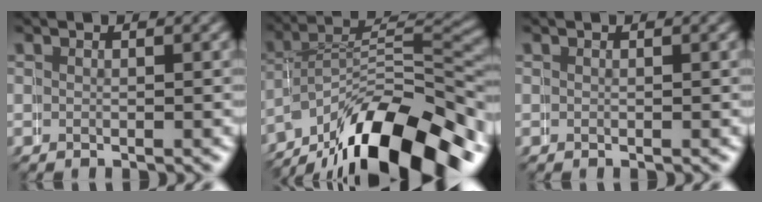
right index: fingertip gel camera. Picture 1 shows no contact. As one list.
[{"total": 13.3, "force": [-7.9, 6.8, 8.4], "torque": [-0.120, -0.017, -0.113]}, {"total": 0.0}]